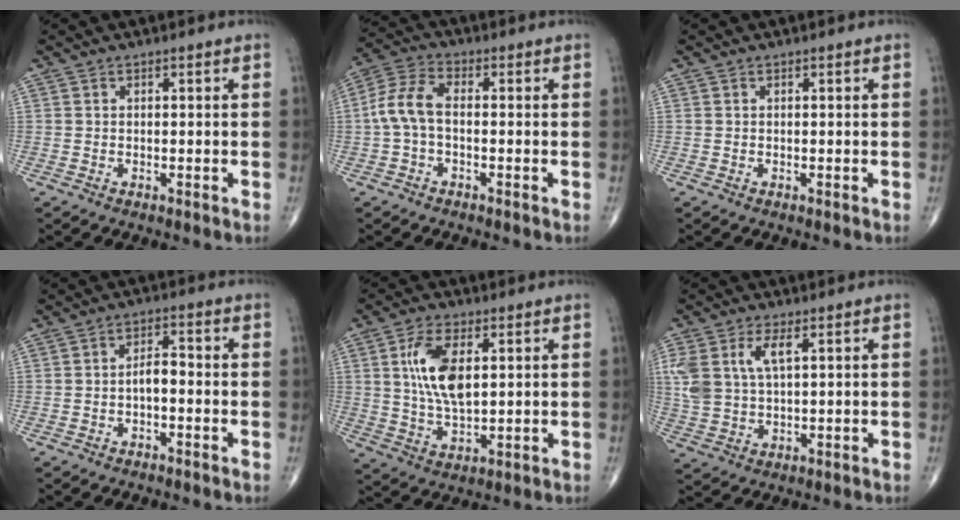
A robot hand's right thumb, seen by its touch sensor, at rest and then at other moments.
{"total": 7.2, "force": [-0.7, 3.9, 6.0], "torque": [-0.131, 0.025, -0.023]}
{"total": 0.0}
{"total": 3.4, "force": [-1.0, 1.6, 2.8], "torque": [-0.040, 0.021, -0.021]}
{"total": 10.6, "force": [2.5, 5.1, 8.9], "torque": [-0.170, -0.010, 0.050]}
{"total": 8.2, "force": [2.8, 4.0, 6.6], "torque": [-0.152, 0.004, 0.061]}